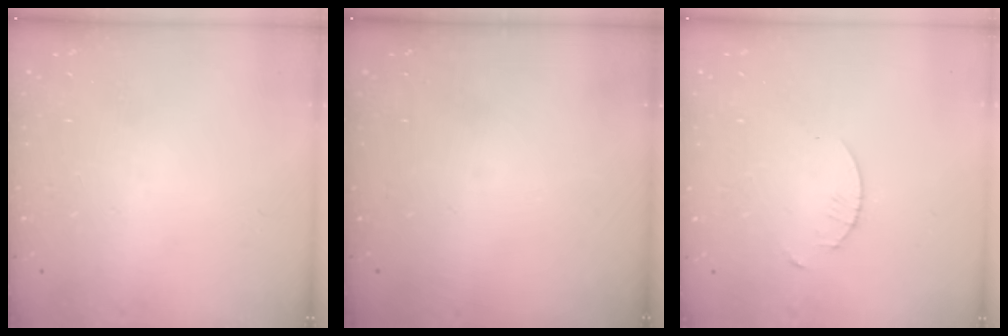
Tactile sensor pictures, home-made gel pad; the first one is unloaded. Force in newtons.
{"total": 0.0}
{"total": 1.3, "press": 1.3, "slide": 0.2}